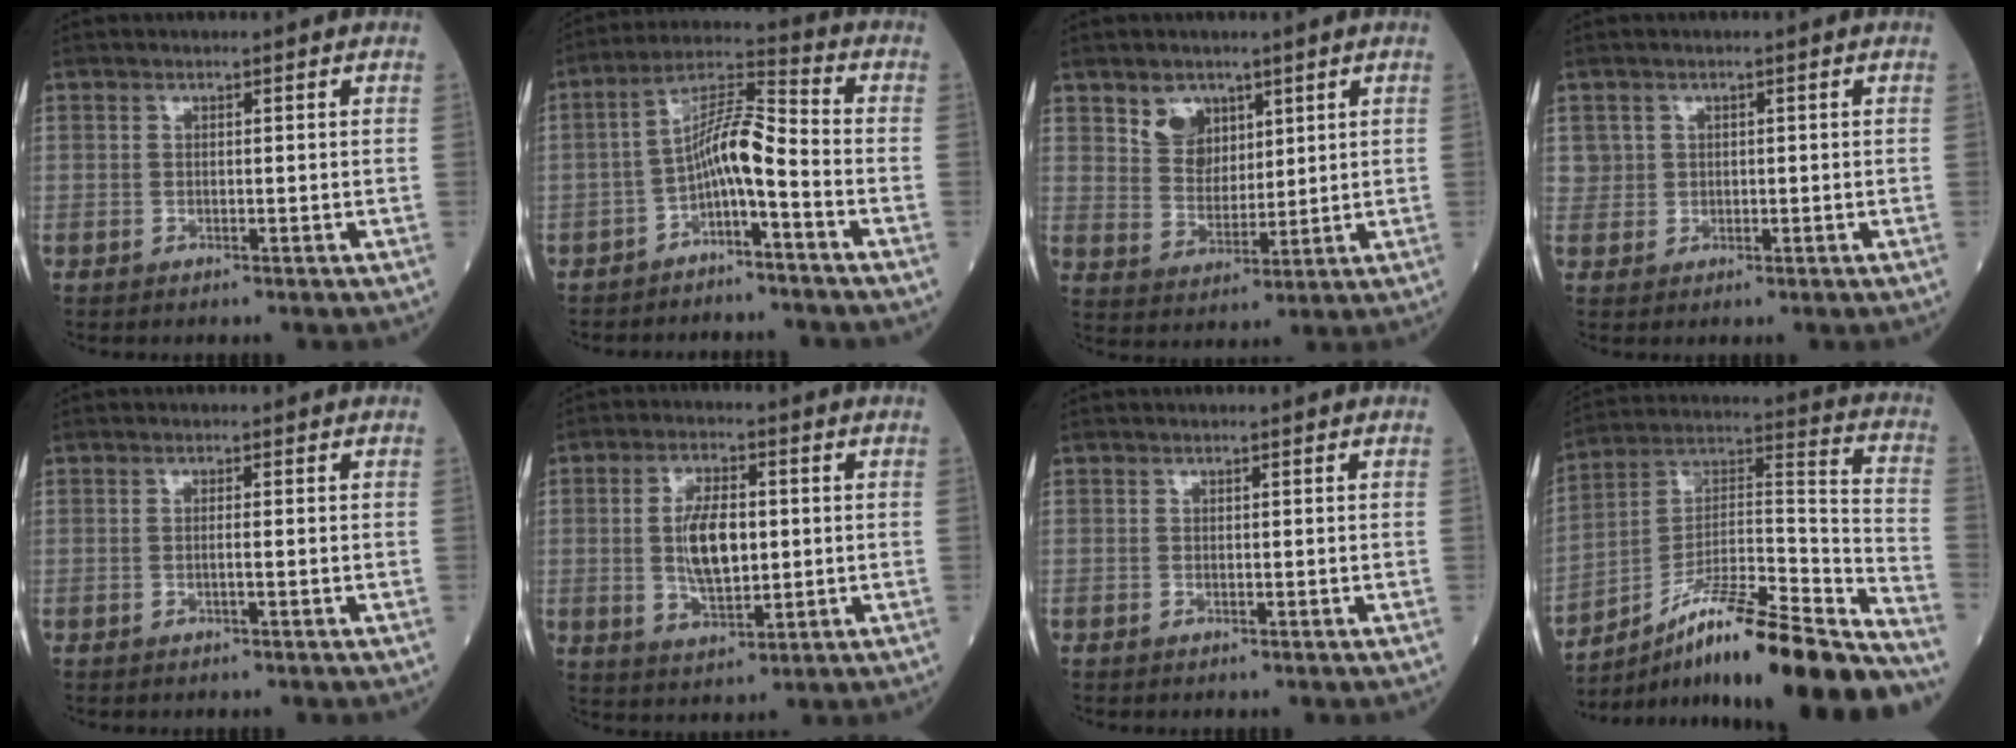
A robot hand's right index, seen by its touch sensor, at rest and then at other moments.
{"total": 7.7, "force": [-3.0, 1.1, 7.0], "torque": [-0.129, 0.030, -0.056]}
{"total": 5.7, "force": [3.5, 3.9, 2.2], "torque": [-0.045, 0.006, 0.074]}
{"total": 1.9, "force": [0.7, 1.8, 0.0], "torque": [0.012, 0.006, 0.011]}
{"total": 0.7, "force": [-0.2, -0.2, 0.7], "torque": [-0.013, 0.002, -0.003]}
{"total": 8.3, "force": [0.4, 3.5, 7.6], "torque": [-0.151, 0.004, 0.013]}
{"total": 0.0}
{"total": 25.2, "force": [-20.5, 1.1, 14.6], "torque": [-0.187, 0.017, -0.329]}